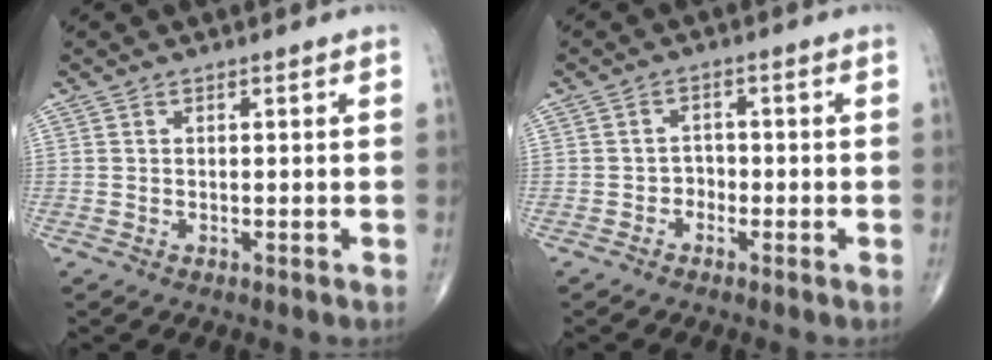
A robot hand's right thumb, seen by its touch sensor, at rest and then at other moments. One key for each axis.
{"total": 2.6, "fx": -1.4, "fy": 2.1, "fz": 0.8, "tx": 0.007, "ty": 0.016, "tz": -0.032}